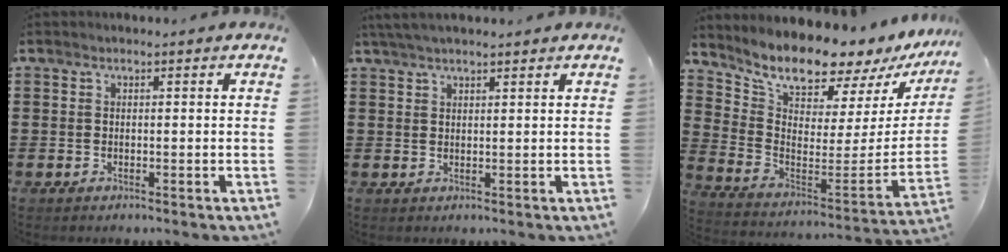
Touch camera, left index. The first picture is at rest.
{"total": 2.3, "force": [2.0, 0.3, 1.2], "torque": [-0.027, 0.004, 0.039]}
{"total": 9.0, "force": [8.6, 1.5, 2.3], "torque": [-0.074, -0.084, 0.142]}